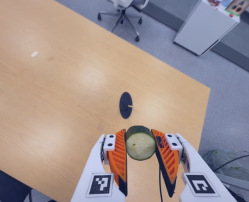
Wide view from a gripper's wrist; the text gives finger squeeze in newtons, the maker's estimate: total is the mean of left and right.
{"total": 11.2, "left": 11.6, "right": 10.8}